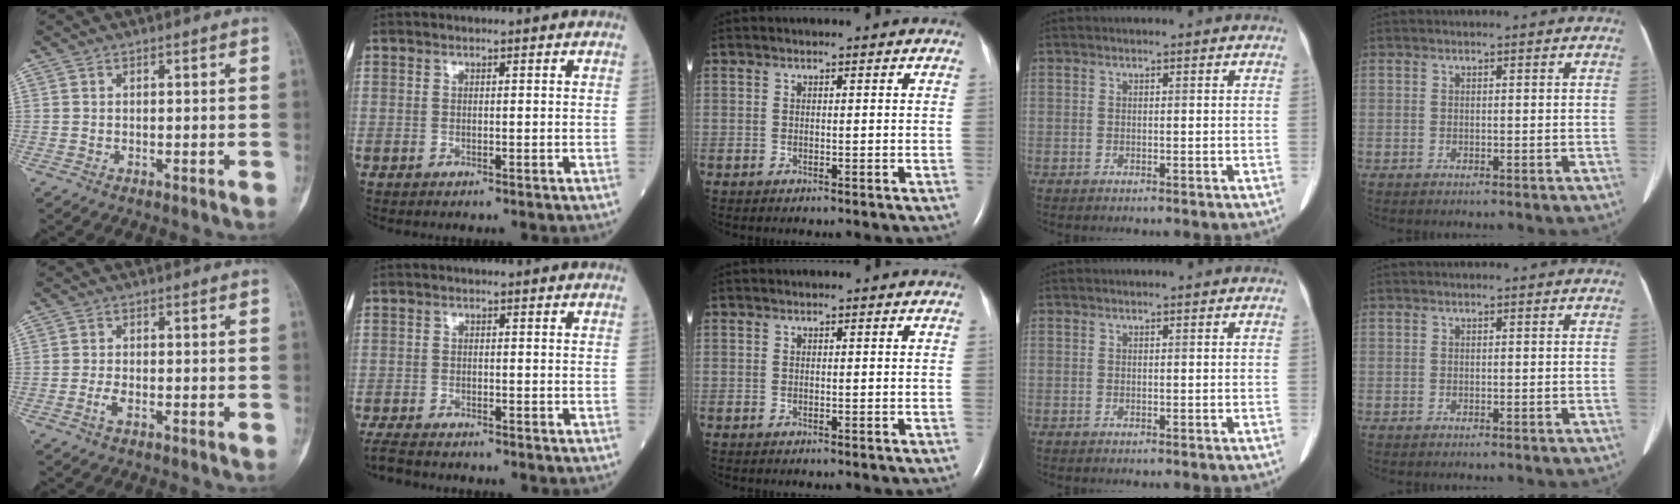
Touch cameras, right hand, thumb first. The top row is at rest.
{"thumb": {"total": 2.2, "force": [-1.1, 0.9, 1.7], "torque": [-0.043, 0.006, -0.022]}, "index": {"total": 4.7, "force": [-4.3, 0.8, 1.5], "torque": [-0.027, -0.014, -0.075]}}